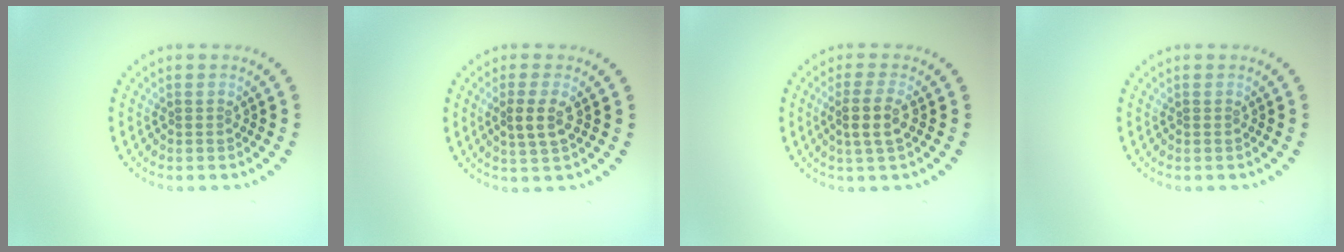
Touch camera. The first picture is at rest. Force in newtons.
{"total": 2.2, "press": 2.1, "slide": 0.6}
{"total": 2.7, "press": 2.3, "slide": 1.4}
{"total": 0.0}